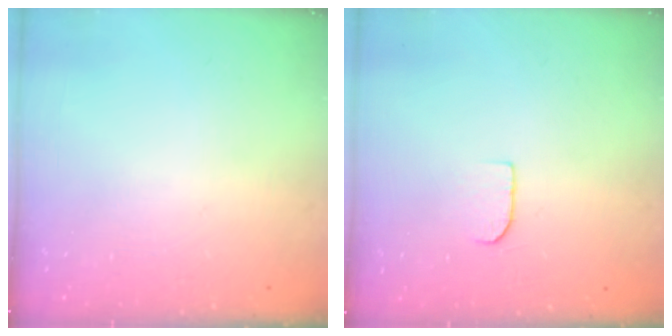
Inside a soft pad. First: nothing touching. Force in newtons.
{"total": 5.0, "press": 5.0, "slide": 0.5}